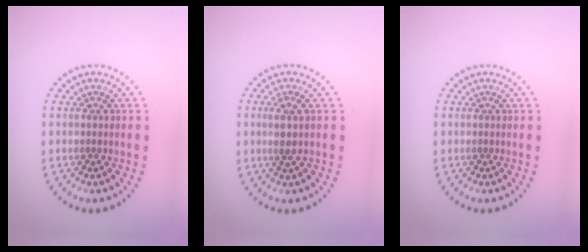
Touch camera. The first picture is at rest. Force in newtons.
{"total": 1.9, "press": 1.6, "slide": 0.9}
{"total": 0.0}